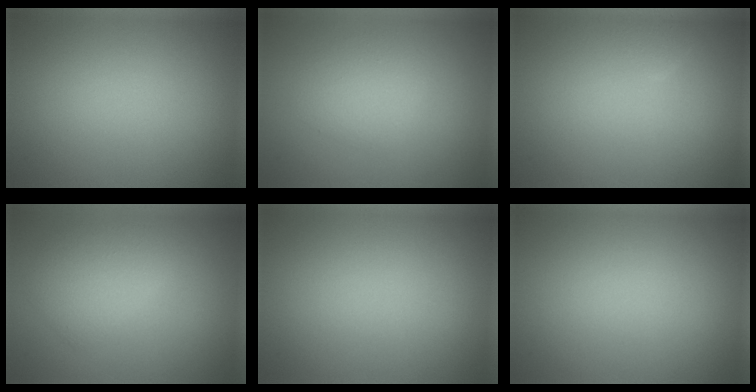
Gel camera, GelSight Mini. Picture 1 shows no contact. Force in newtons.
{"total": 2.3, "press": 2.3, "slide": 0.1}
{"total": 0.9, "press": 0.9, "slide": 0.1}
{"total": 2.8, "press": 2.8, "slide": 0.2}
{"total": 0.0}
{"total": 0.0}